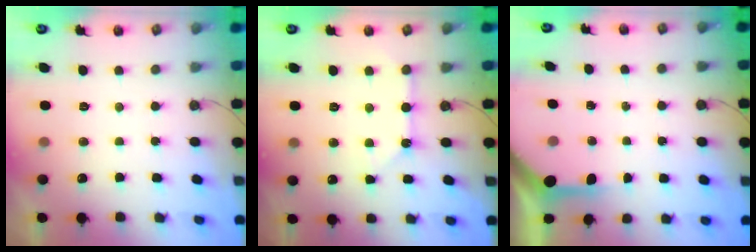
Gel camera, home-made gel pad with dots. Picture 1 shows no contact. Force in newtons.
{"total": 3.1, "press": 3.1, "slide": 0.4}
{"total": 4.0, "press": 3.9, "slide": 0.5}